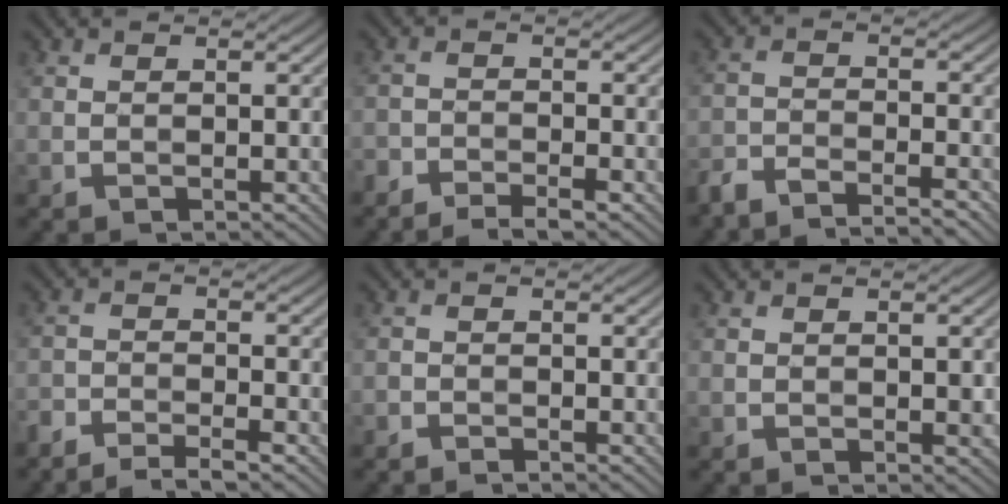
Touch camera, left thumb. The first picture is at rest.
{"total": 3.9, "force": [-3.4, 0.6, 1.8], "torque": [-0.037, -0.002, -0.066]}
{"total": 5.6, "force": [-5.1, 0.8, 2.3], "torque": [-0.049, -0.008, -0.096]}
{"total": 4.6, "force": [-4.1, 0.7, 2.1], "torque": [-0.038, -0.003, -0.078]}
{"total": 1.1, "force": [-1.0, 0.2, 0.2], "torque": [-0.004, -0.003, -0.023]}
{"total": 0.7, "force": [0.0, 0.4, 0.6], "torque": [-0.004, -0.003, 0.000]}